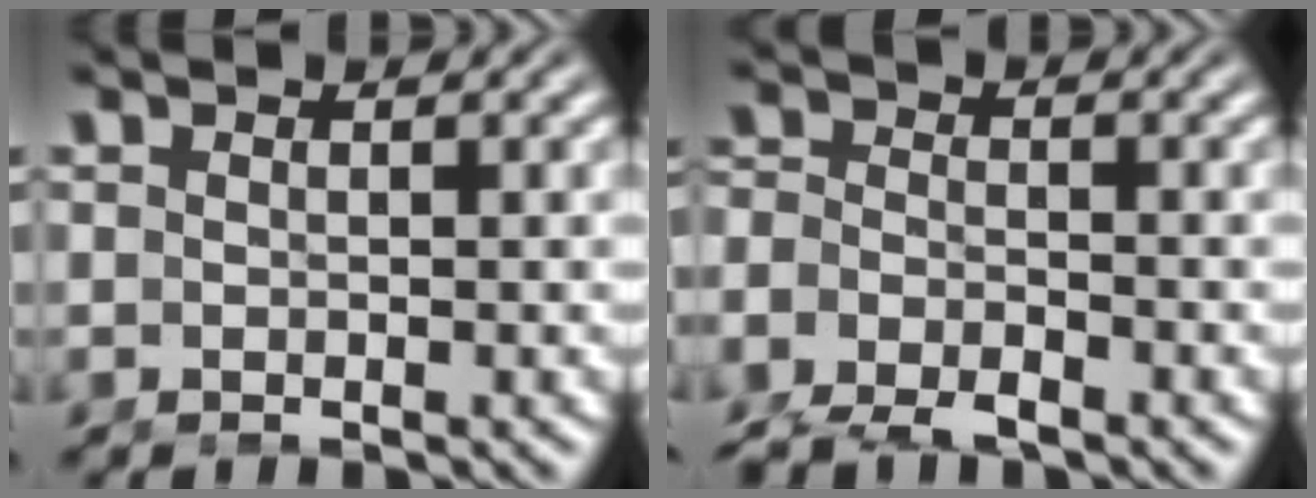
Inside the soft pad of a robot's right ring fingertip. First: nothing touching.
{"total": 4.8, "force": [-3.0, 3.3, 1.8], "torque": [-0.051, -0.028, -0.048]}